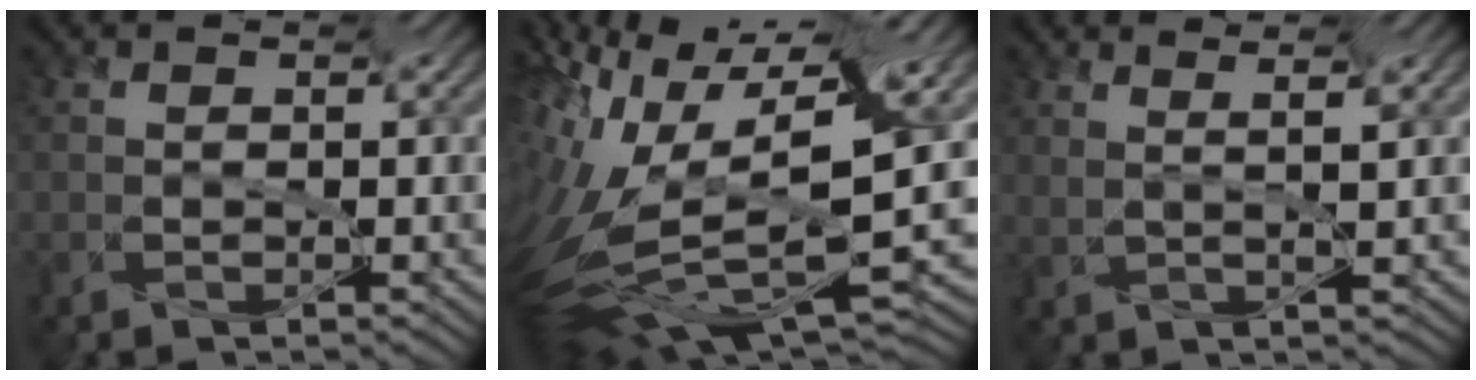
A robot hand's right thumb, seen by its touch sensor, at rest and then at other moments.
{"total": 13.9, "force": [-0.4, 5.1, 12.9], "torque": [-0.283, -0.018, 0.007]}
{"total": 4.1, "force": [3.6, -0.2, 1.8], "torque": [-0.025, -0.004, 0.059]}